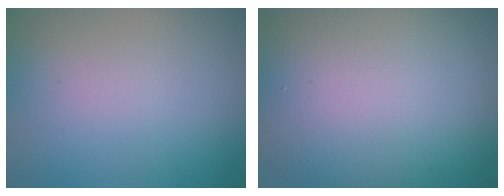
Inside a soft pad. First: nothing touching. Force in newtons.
{"total": 13.5, "press": 13.5, "slide": 0.4}